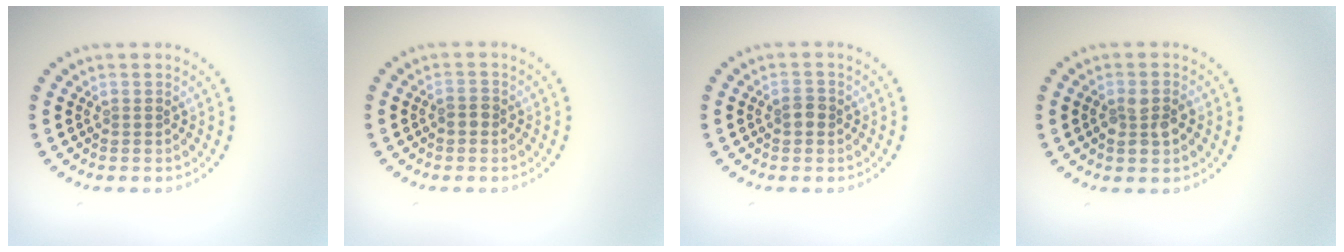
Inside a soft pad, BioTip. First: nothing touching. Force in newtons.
{"total": 1.2, "press": 1.1, "slide": 0.4}
{"total": 1.3, "press": 1.3, "slide": 0.2}
{"total": 2.6, "press": 2.5, "slide": 0.5}